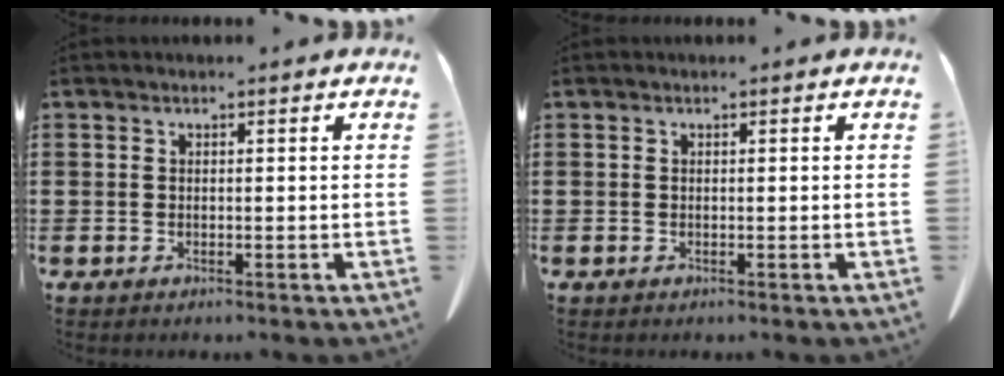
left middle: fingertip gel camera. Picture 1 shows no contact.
{"total": 0.0}